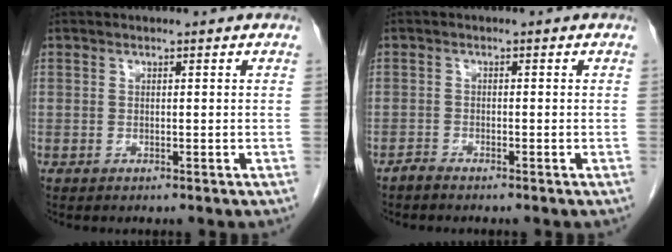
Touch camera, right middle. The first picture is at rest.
{"total": 1.0, "force": [-1.0, 0.0, 0.2], "torque": [-0.010, -0.002, -0.020]}